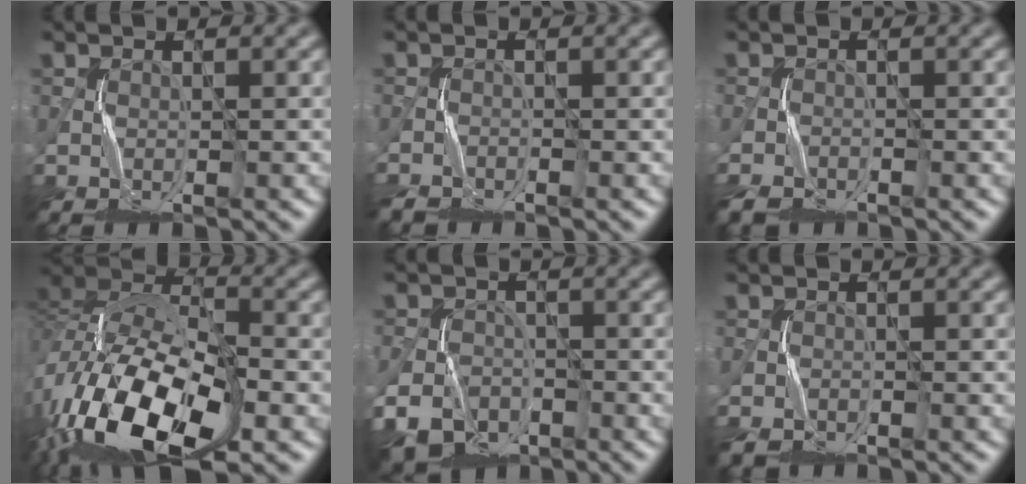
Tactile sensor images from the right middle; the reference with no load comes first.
{"total": 1.7, "force": [-1.7, 0.2, 0.0], "torque": [-0.002, -0.009, -0.040]}
{"total": 2.4, "force": [-2.0, 0.9, 0.9], "torque": [-0.019, -0.010, -0.046]}
{"total": 15.8, "force": [-7.3, 7.4, 11.9], "torque": [-0.240, -0.005, -0.143]}
{"total": 4.8, "force": [-3.1, 3.1, 2.0], "torque": [-0.037, -0.014, -0.059]}
{"total": 1.6, "force": [-1.3, 0.6, 0.6], "torque": [-0.013, -0.005, -0.031]}